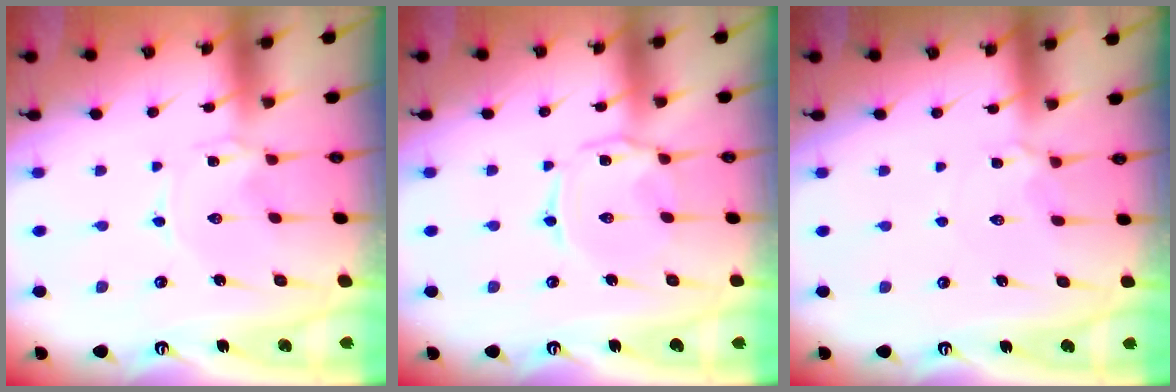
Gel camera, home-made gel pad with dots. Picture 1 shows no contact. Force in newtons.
{"total": 2.2, "press": 2.1, "slide": 0.4}
{"total": 4.6, "press": 4.6, "slide": 0.6}